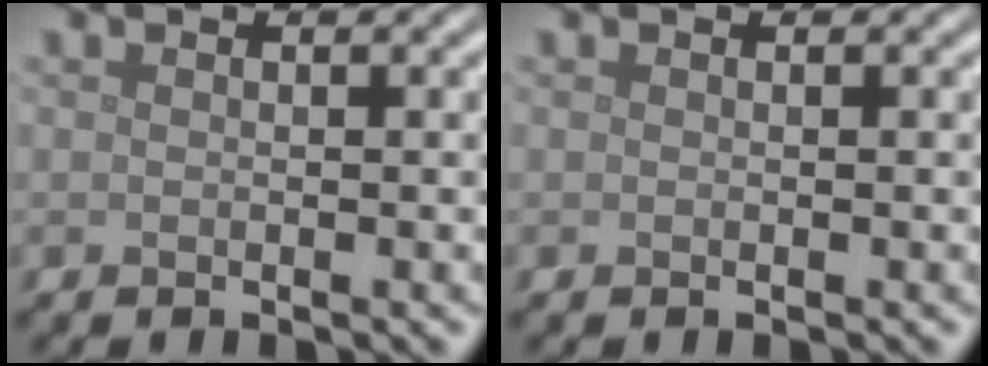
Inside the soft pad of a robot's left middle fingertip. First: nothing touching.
{"total": 0.0}